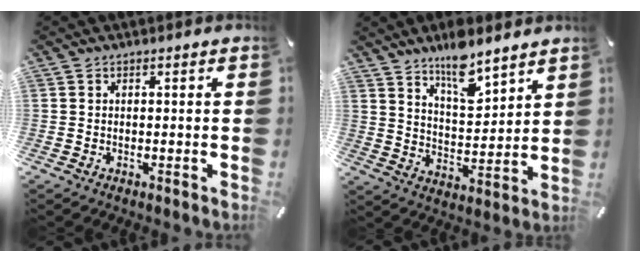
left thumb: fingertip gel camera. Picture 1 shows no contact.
{"total": 10.6, "force": [8.8, 3.8, 4.7], "torque": [-0.073, -0.059, 0.156]}